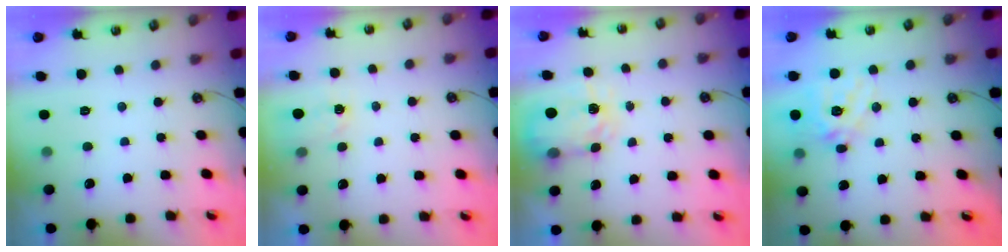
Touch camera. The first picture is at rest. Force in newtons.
{"total": 1.8, "press": 1.8, "slide": 0.3}
{"total": 4.9, "press": 4.9, "slide": 0.6}
{"total": 16.0, "press": 15.8, "slide": 2.6}